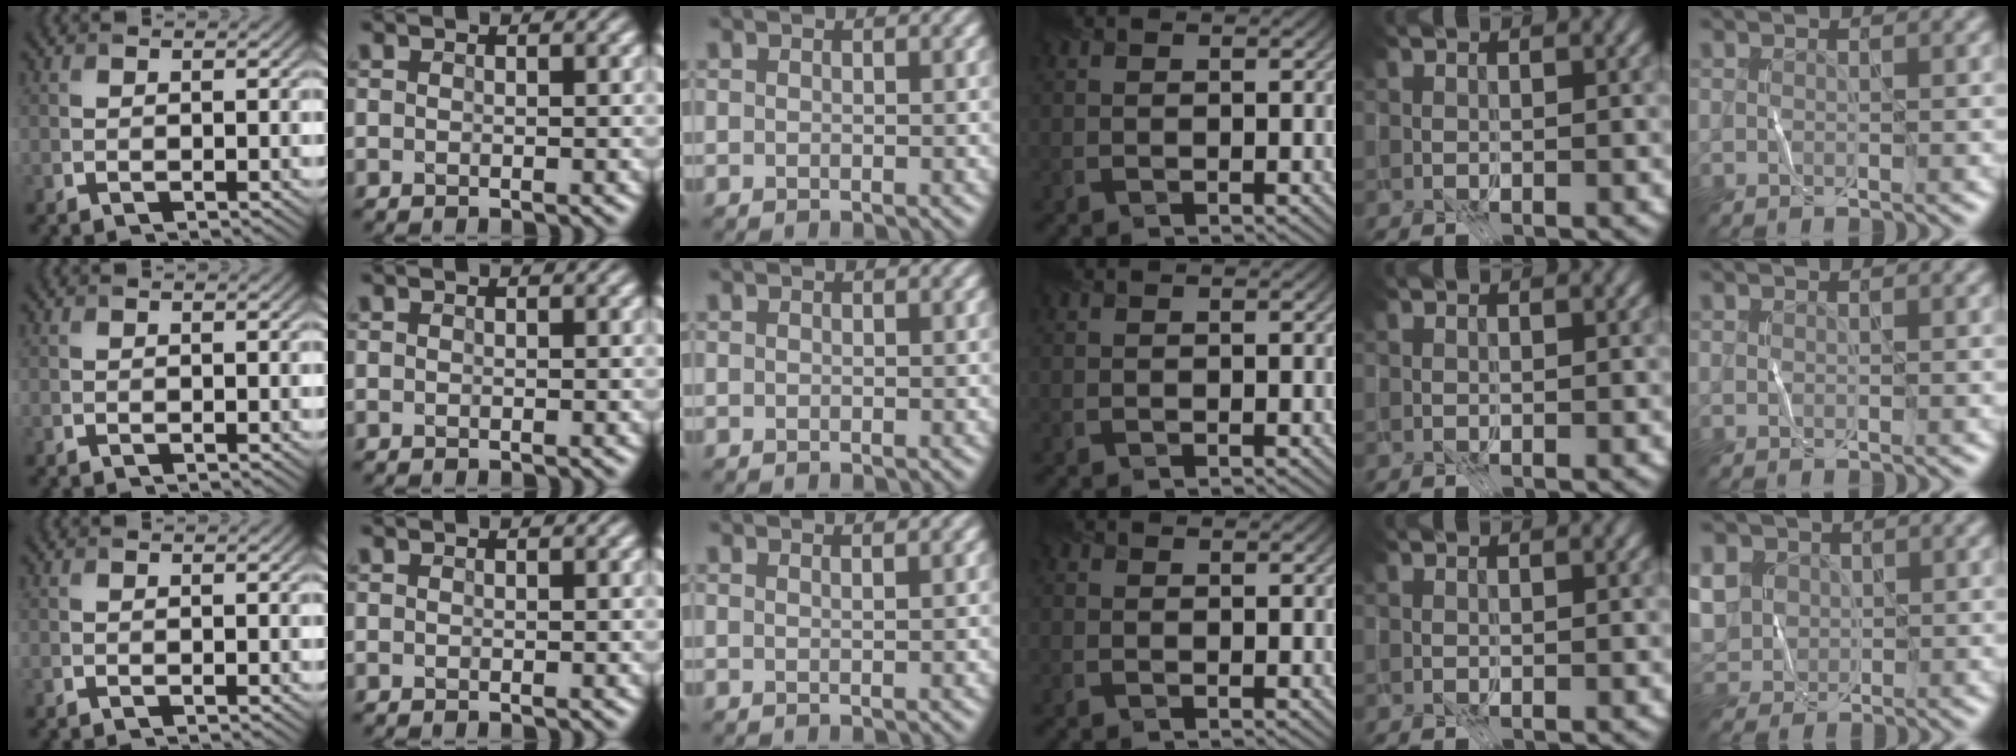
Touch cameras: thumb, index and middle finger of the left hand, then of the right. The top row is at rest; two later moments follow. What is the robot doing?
{"motion": "fold", "object": "coffee filter"}